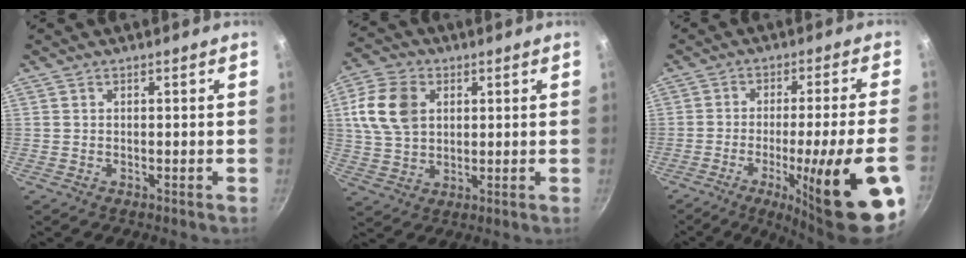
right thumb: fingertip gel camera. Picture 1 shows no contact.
{"total": 11.5, "force": [2.8, 8.2, 7.5], "torque": [-0.130, 0.001, 0.050]}
{"total": 21.5, "force": [-8.8, 2.7, 19.4], "torque": [-0.260, 0.015, -0.122]}